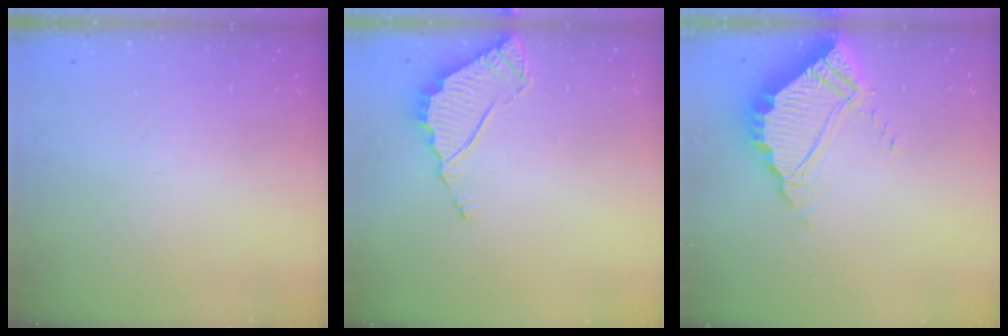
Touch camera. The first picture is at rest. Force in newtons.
{"total": 4.5, "press": 4.5, "slide": 0.4}
{"total": 7.2, "press": 7.1, "slide": 0.4}